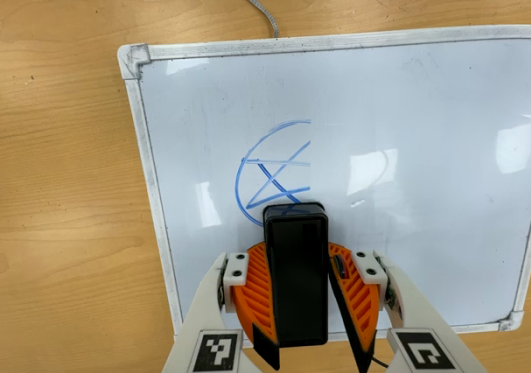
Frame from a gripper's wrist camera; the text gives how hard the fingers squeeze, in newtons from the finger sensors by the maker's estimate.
{"total": 7.3, "left": 7.9, "right": 6.7}